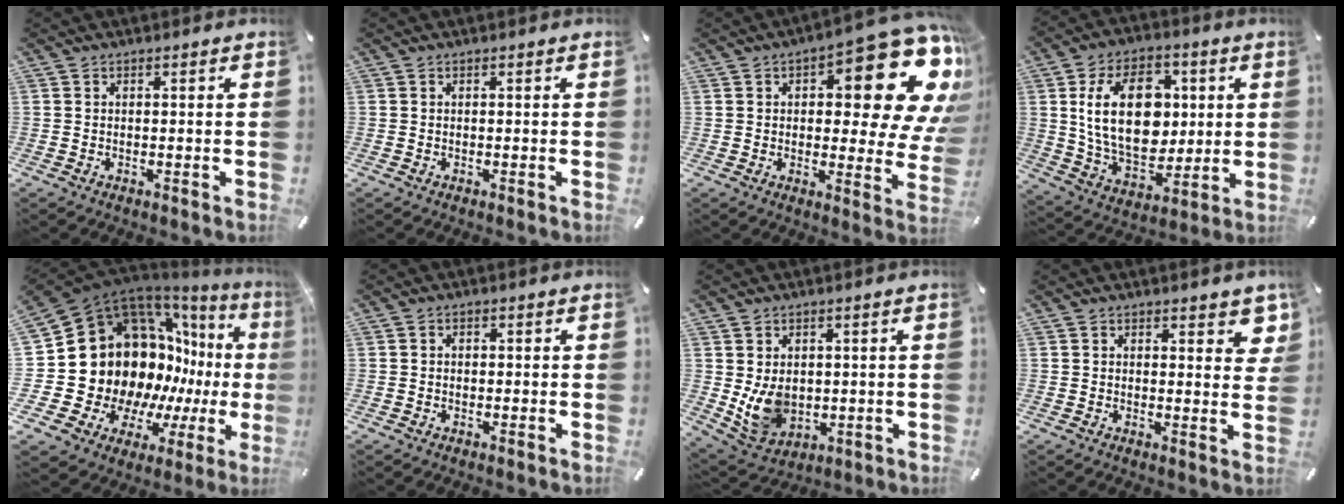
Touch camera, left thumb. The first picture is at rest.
{"total": 0.0}
{"total": 19.8, "force": [9.4, 7.4, 15.8], "torque": [-0.185, -0.083, 0.144]}
{"total": 20.0, "force": [3.2, 13.7, 14.1], "torque": [-0.261, 0.003, 0.053]}
{"total": 24.7, "force": [2.0, 19.5, 15.1], "torque": [-0.260, -0.086, 0.097]}
{"total": 1.1, "force": [-0.2, 1.0, 0.5], "torque": [-0.010, 0.006, -0.006]}
{"total": 9.2, "force": [0.4, 7.6, 5.1], "torque": [-0.103, -0.010, 0.007]}
{"total": 4.9, "force": [3.1, 2.5, 2.9], "torque": [-0.023, -0.019, 0.048]}